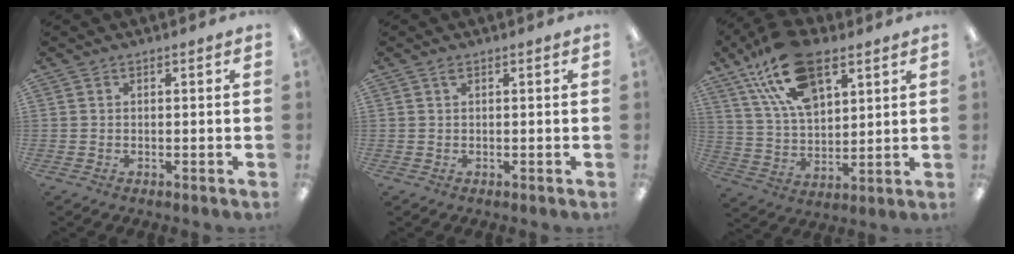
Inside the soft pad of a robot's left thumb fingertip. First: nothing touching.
{"total": 0.8, "force": [0.5, 0.2, 0.7], "torque": [-0.016, 0.004, 0.008]}
{"total": 19.3, "force": [11.6, 9.9, 11.9], "torque": [-0.217, -0.036, 0.207]}